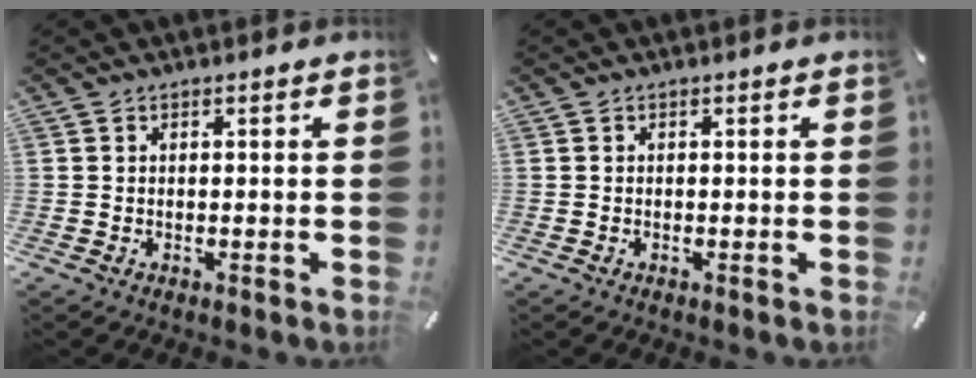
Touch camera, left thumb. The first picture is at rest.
{"total": 0.0}